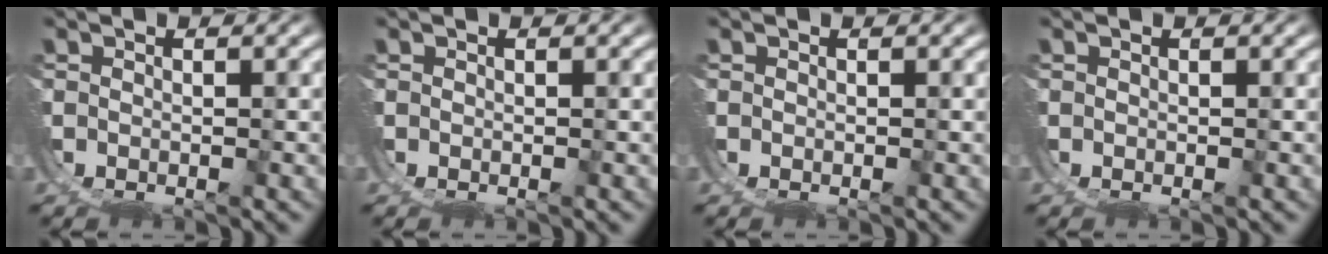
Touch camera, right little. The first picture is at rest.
{"total": 0.0}
{"total": 0.0}
{"total": 0.0}